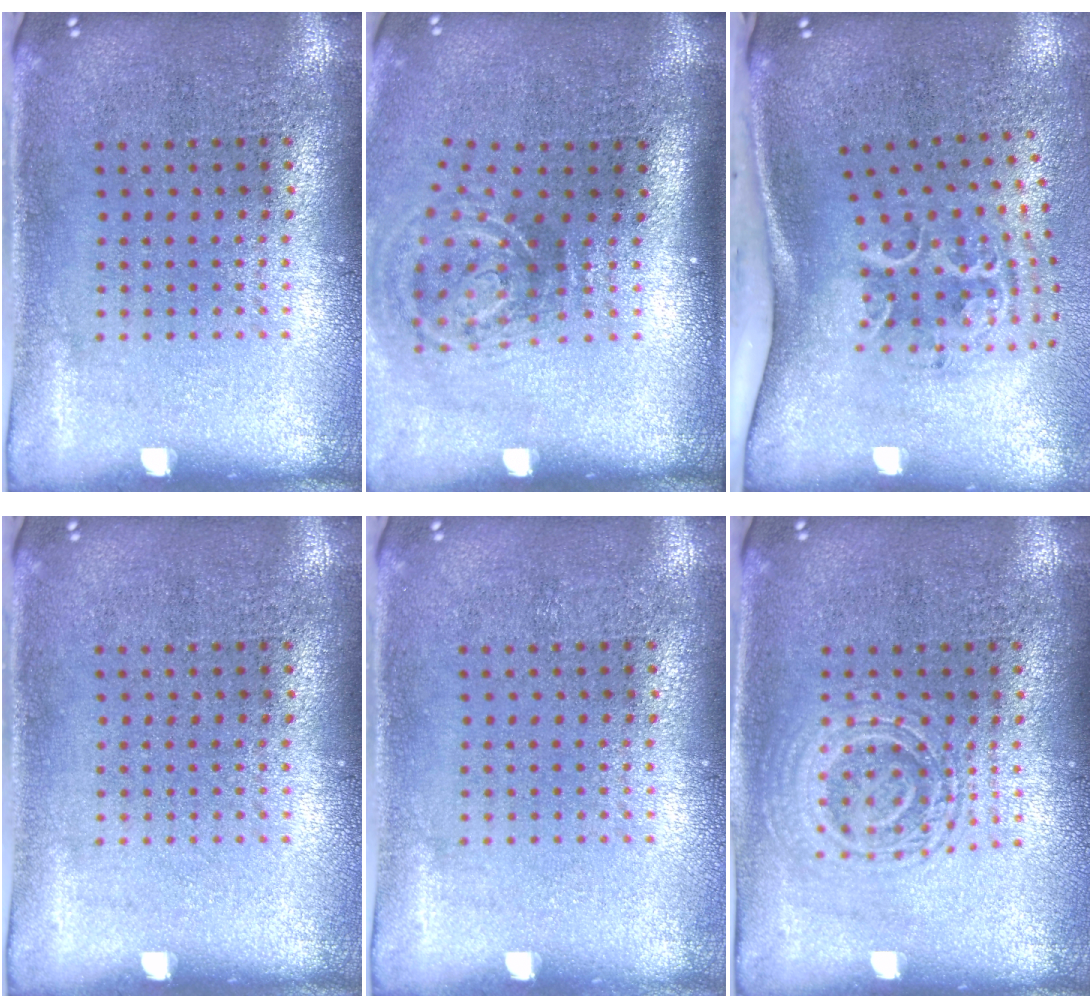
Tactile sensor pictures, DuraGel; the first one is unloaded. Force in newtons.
{"total": 2.0, "press": 1.3, "slide": 1.6}
{"total": 2.3, "press": 1.3, "slide": 1.9}
{"total": 0.0}
{"total": 0.0}
{"total": 2.7, "press": 2.7, "slide": 0.5}